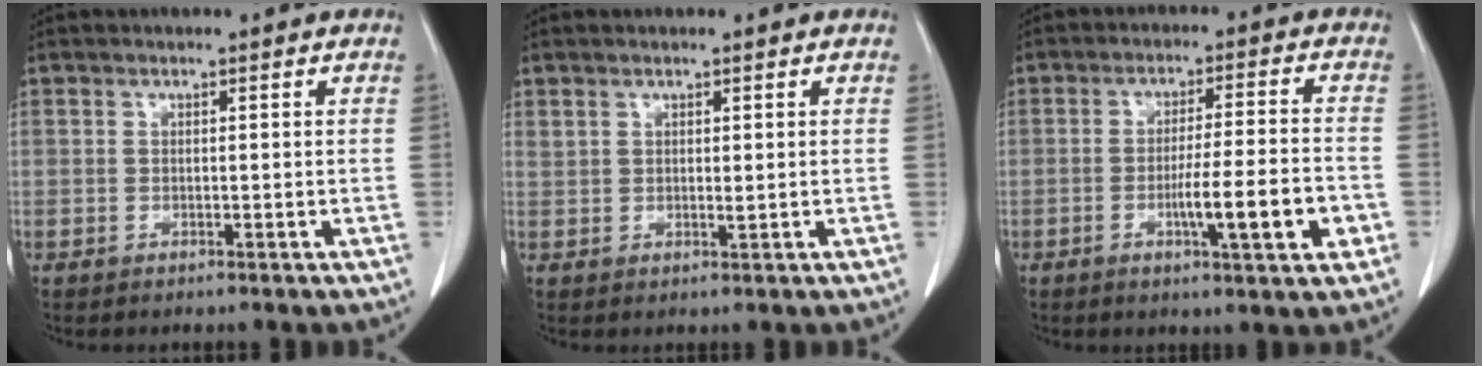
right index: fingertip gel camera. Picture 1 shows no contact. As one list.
[{"total": 1.3, "force": [0.8, 0.5, 0.9], "torque": [-0.024, -0.004, 0.021]}, {"total": 9.5, "force": [-3.1, 0.6, 8.9], "torque": [-0.141, -0.003, -0.047]}]